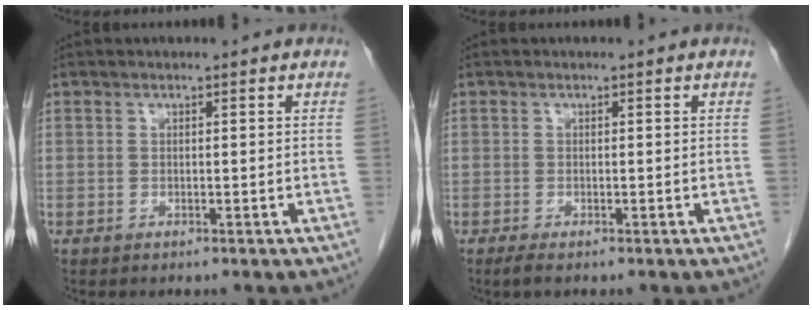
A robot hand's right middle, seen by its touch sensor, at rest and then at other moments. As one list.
[{"total": 1.2, "force": [-0.8, 0.1, 0.8], "torque": [-0.023, -0.005, -0.016]}]